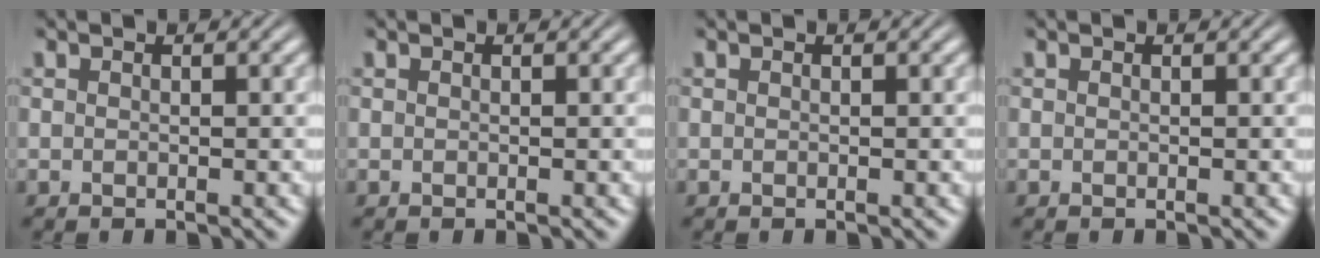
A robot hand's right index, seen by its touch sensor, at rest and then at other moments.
{"total": 0.0}
{"total": 0.0}
{"total": 0.0}